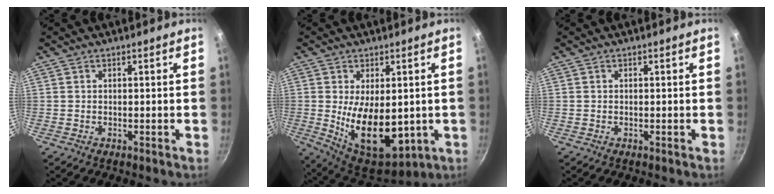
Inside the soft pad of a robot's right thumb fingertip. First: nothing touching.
{"total": 15.6, "force": [-1.1, 8.7, 12.9], "torque": [-0.182, -0.024, 0.009]}
{"total": 0.0}